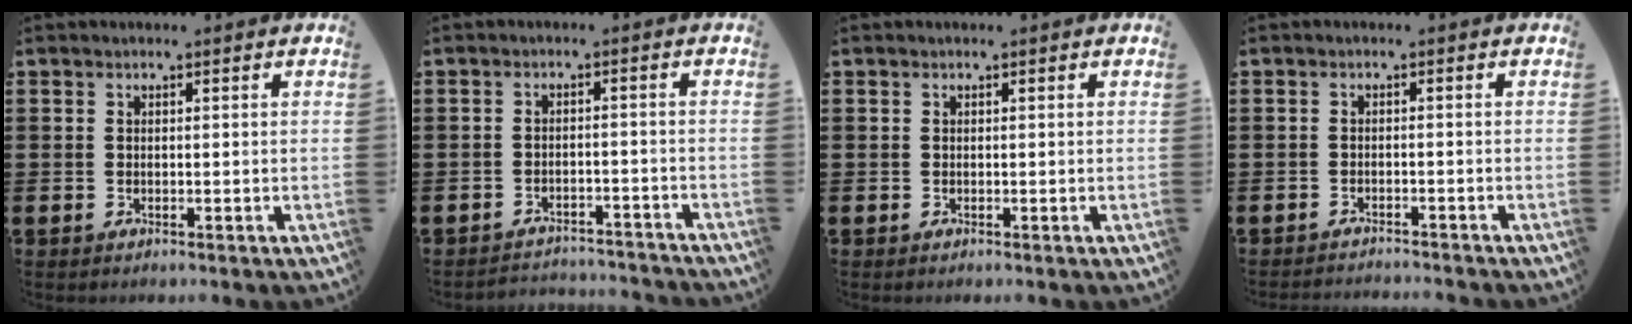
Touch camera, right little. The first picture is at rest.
{"total": 2.4, "force": [-2.4, 0.0, -0.2], "torque": [-0.005, 0.003, -0.052]}
{"total": 0.0}
{"total": 1.3, "force": [-1.3, -0.1, -0.1], "torque": [-0.001, 0.002, -0.026]}